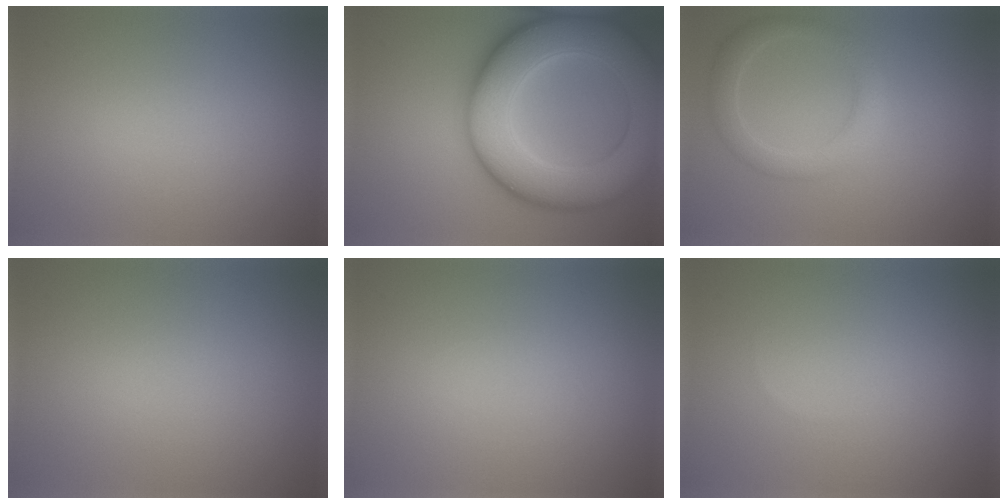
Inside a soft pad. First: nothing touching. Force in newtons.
{"total": 13.5, "press": 13.5, "slide": 0.2}
{"total": 2.8, "press": 2.8, "slide": 0.2}
{"total": 0.0}
{"total": 0.0}
{"total": 0.0}